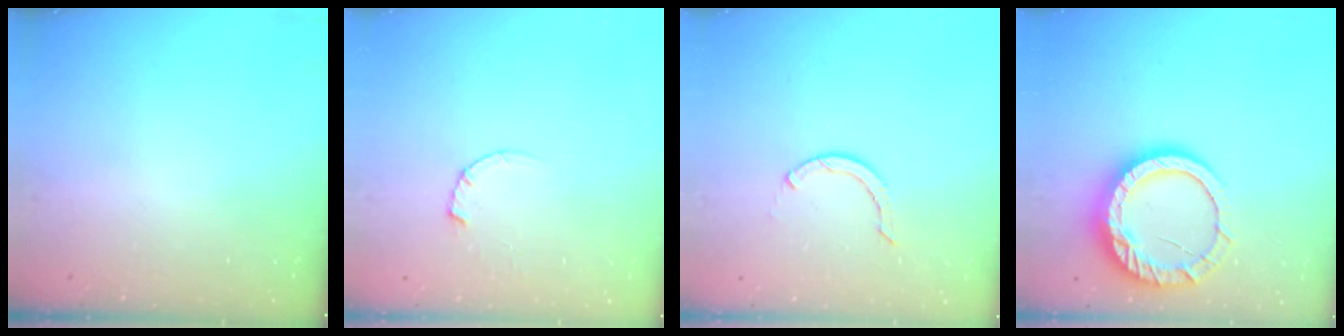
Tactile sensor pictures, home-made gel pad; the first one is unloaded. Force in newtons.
{"total": 2.4, "press": 2.4, "slide": 0.3}
{"total": 2.6, "press": 2.6, "slide": 0.1}
{"total": 16.2, "press": 16.1, "slide": 1.2}